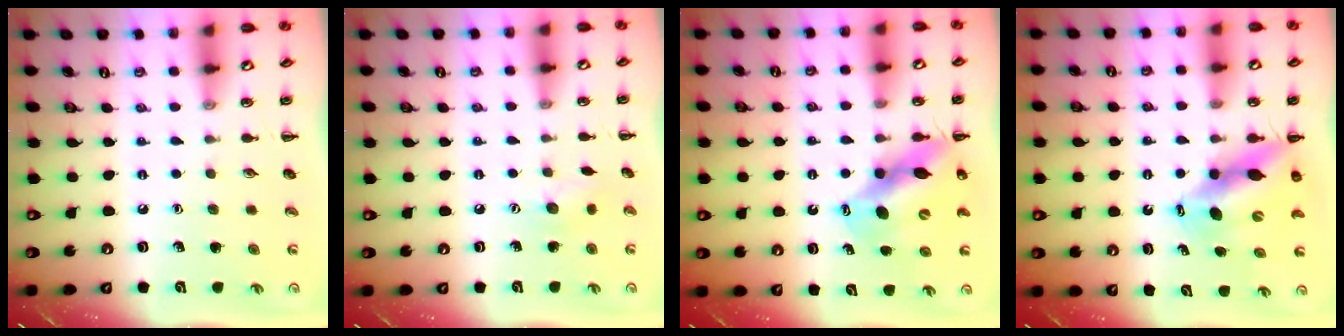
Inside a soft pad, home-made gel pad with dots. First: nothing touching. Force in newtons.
{"total": 6.9, "press": 6.7, "slide": 1.3}
{"total": 12.5, "press": 12.0, "slide": 3.4}
{"total": 12.0, "press": 11.5, "slide": 3.2}